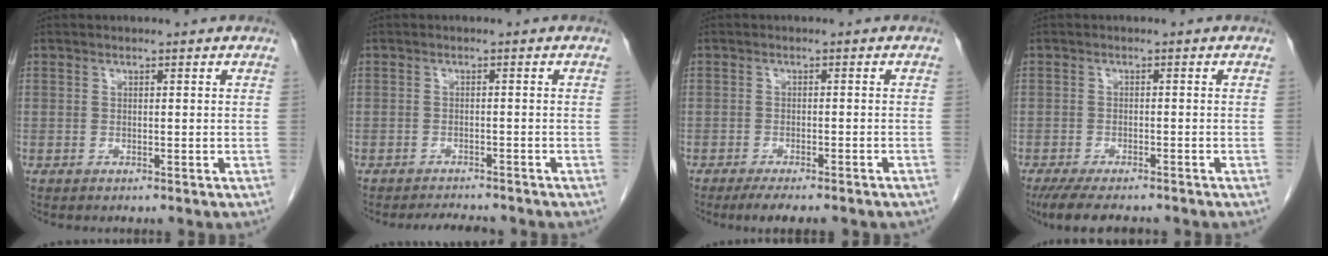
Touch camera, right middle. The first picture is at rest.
{"total": 3.7, "force": [-3.6, 0.5, 0.9], "torque": [-0.016, -0.010, -0.052]}
{"total": 7.5, "force": [-6.2, 1.3, 4.1], "torque": [-0.047, -0.009, -0.084]}
{"total": 8.4, "force": [-7.1, 1.9, 4.2], "torque": [-0.063, -0.015, -0.108]}